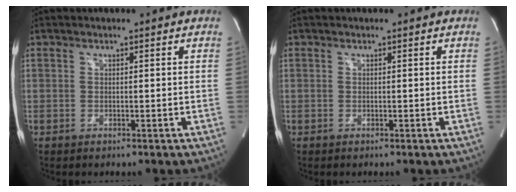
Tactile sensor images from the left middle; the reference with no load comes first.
{"total": 0.0}